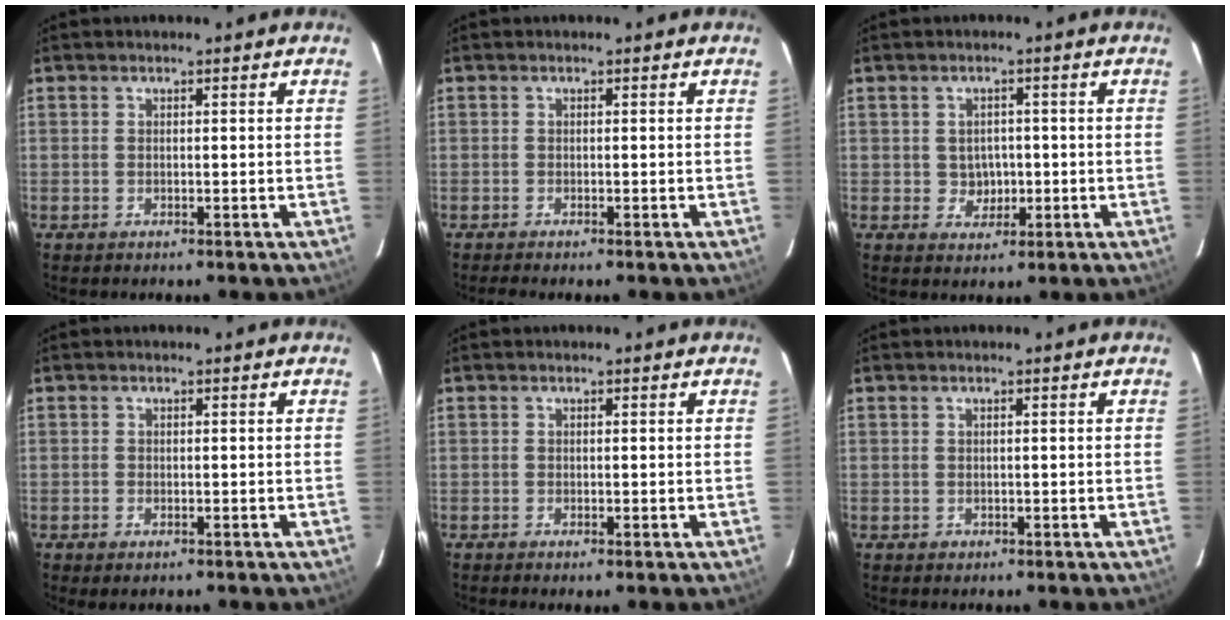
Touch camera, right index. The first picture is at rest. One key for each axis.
{"total": 1.4, "fx": -1.3, "fy": 0.0, "fz": 0.7, "tx": -0.017, "ty": -0.006, "tz": -0.022}
{"total": 3.6, "fx": -0.3, "fy": 3.4, "fz": 1.0, "tx": -0.020, "ty": 0.008, "tz": 0.004}
{"total": 1.3, "fx": -0.8, "fy": 0.7, "fz": 0.7, "tx": -0.013, "ty": -0.004, "tz": -0.014}
{"total": 0.0}
{"total": 0.8, "fx": -0.2, "fy": 0.8, "fz": 0.0, "tx": 0.003, "ty": 0.001, "tz": 0.001}